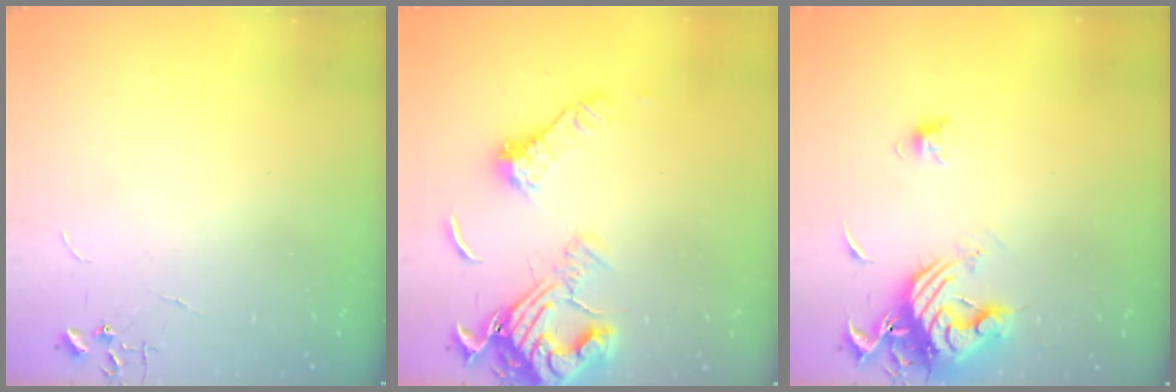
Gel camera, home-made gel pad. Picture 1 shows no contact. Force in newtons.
{"total": 16.4, "press": 16.3, "slide": 1.9}
{"total": 12.5, "press": 12.5, "slide": 1.4}